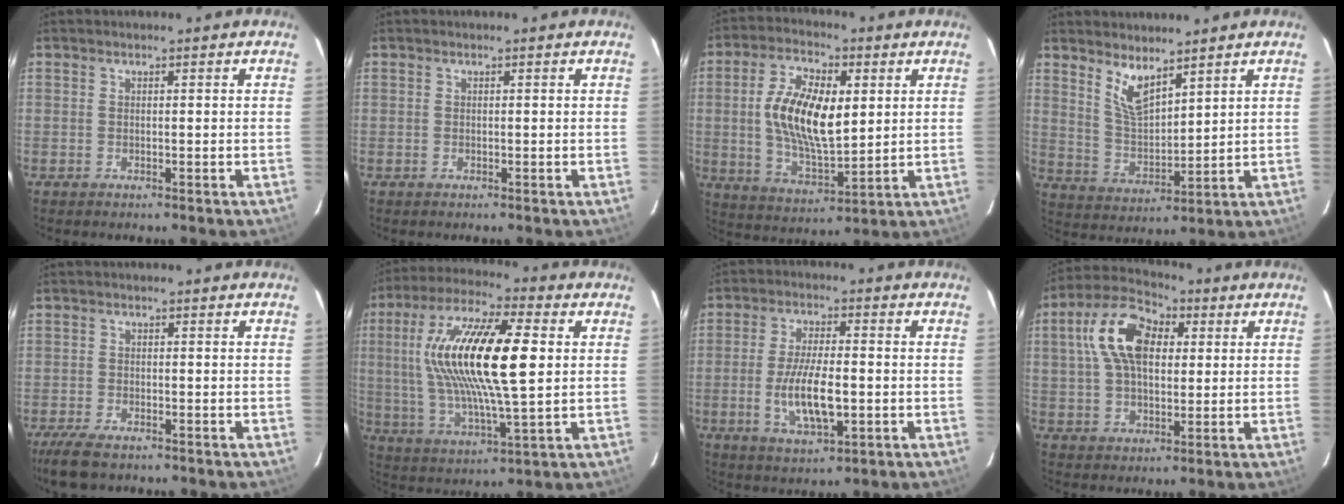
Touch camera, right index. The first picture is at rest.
{"total": 0.0}
{"total": 14.4, "force": [2.2, 6.6, 12.6], "torque": [-0.241, 0.005, 0.045]}
{"total": 7.1, "force": [5.1, 2.4, 4.4], "torque": [-0.083, -0.008, 0.108]}
{"total": 6.0, "force": [-4.6, 1.9, 3.3], "torque": [-0.086, -0.018, -0.087]}
{"total": 21.0, "force": [3.6, 5.6, 19.9], "torque": [-0.380, 0.015, 0.063]}
{"total": 10.5, "force": [-2.1, 3.7, 9.6], "torque": [-0.190, -0.007, -0.035]}
{"total": 14.2, "force": [3.7, 8.4, 10.9], "torque": [-0.211, 0.034, 0.059]}